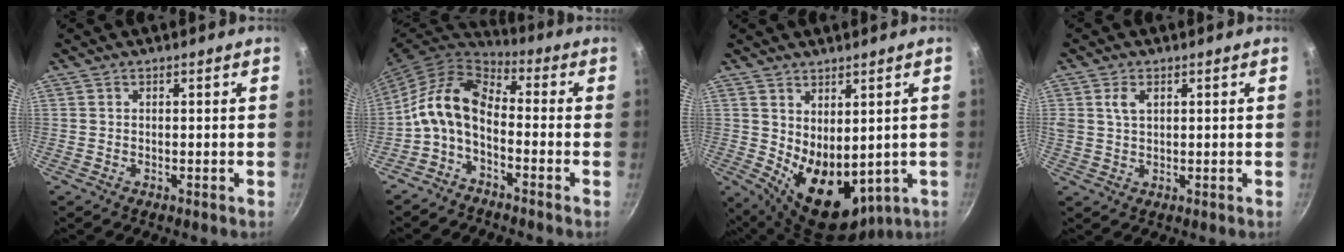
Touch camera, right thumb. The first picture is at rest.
{"total": 11.4, "force": [-2.8, 6.6, 8.8], "torque": [-0.174, 0.047, -0.069]}
{"total": 11.6, "force": [0.6, 7.3, 9.0], "torque": [-0.109, -0.029, 0.038]}
{"total": 3.3, "force": [1.2, 2.0, 2.3], "torque": [-0.035, -0.003, 0.023]}